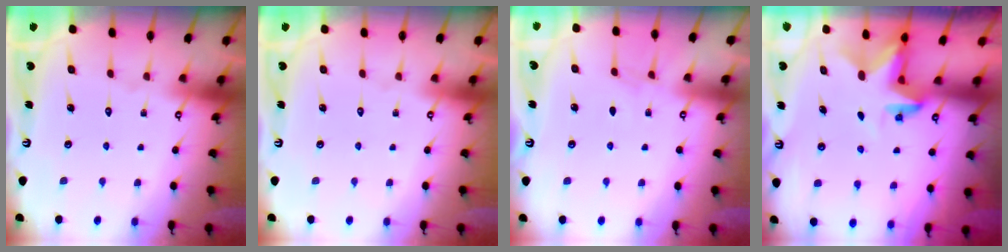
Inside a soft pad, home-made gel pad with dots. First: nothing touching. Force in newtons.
{"total": 0.0}
{"total": 2.3, "press": 2.3, "slide": 0.4}
{"total": 3.0, "press": 3.0, "slide": 0.2}